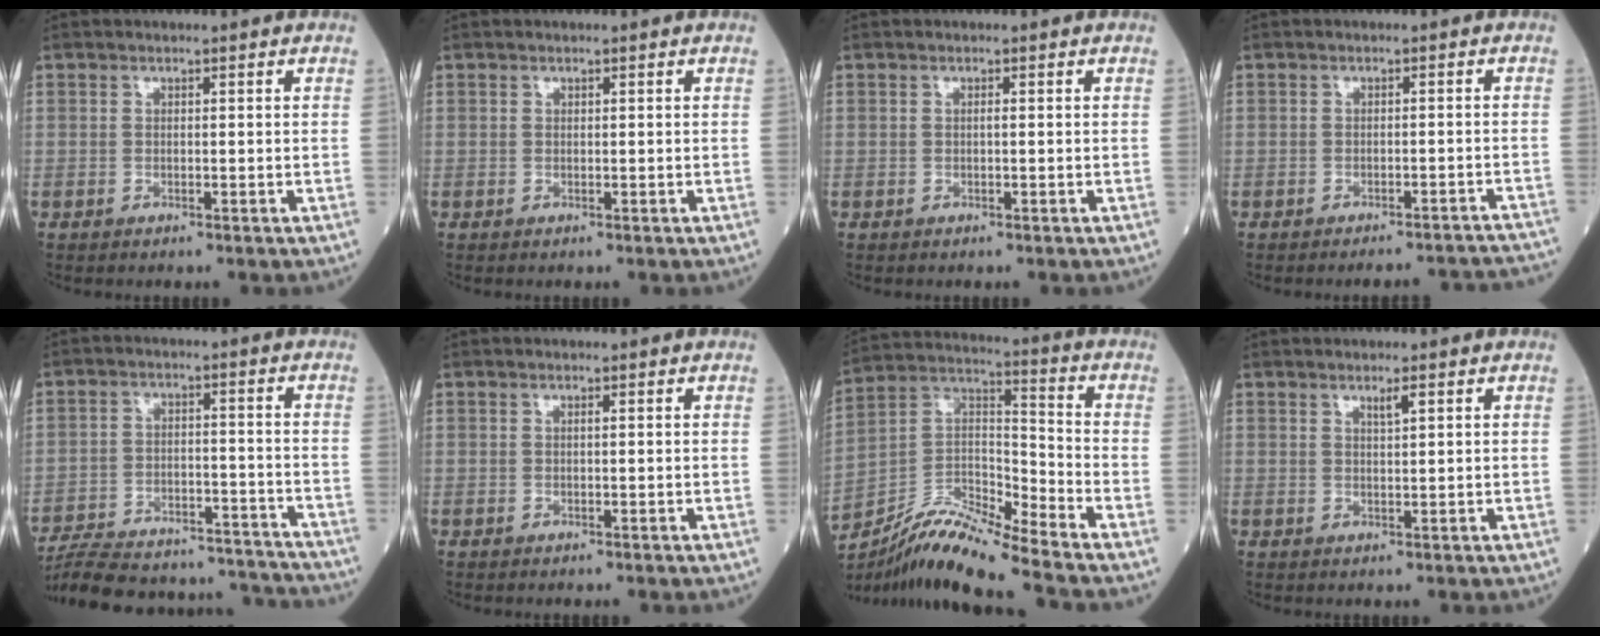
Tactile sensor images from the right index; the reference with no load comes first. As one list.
[{"total": 0.0}, {"total": 0.0}, {"total": 10.9, "force": [-10.6, 1.3, 2.0], "torque": [-0.014, 0.011, -0.109]}, {"total": 24.9, "force": [-23.3, 4.6, 7.4], "torque": [-0.137, -0.008, -0.320]}, {"total": 0.0}, {"total": 13.8, "force": [-12.1, -0.3, 6.6], "torque": [-0.135, 0.014, -0.222]}, {"total": 1.8, "force": [1.1, 0.1, 1.4], "torque": [-0.028, -0.002, 0.020]}]